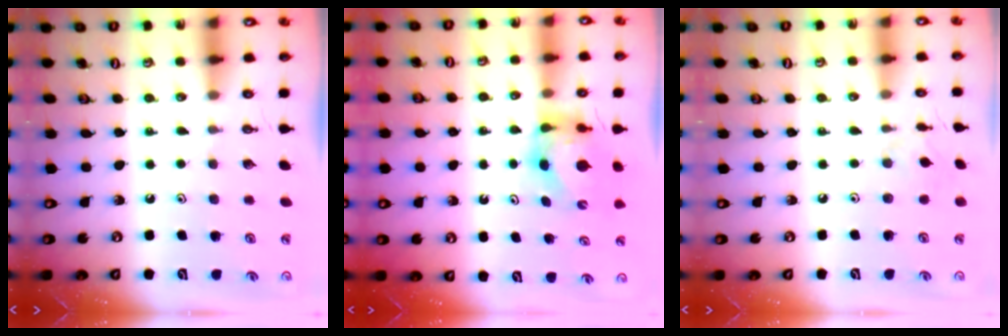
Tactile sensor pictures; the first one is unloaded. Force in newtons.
{"total": 5.6, "press": 5.6, "slide": 0.3}
{"total": 3.8, "press": 3.7, "slide": 0.7}